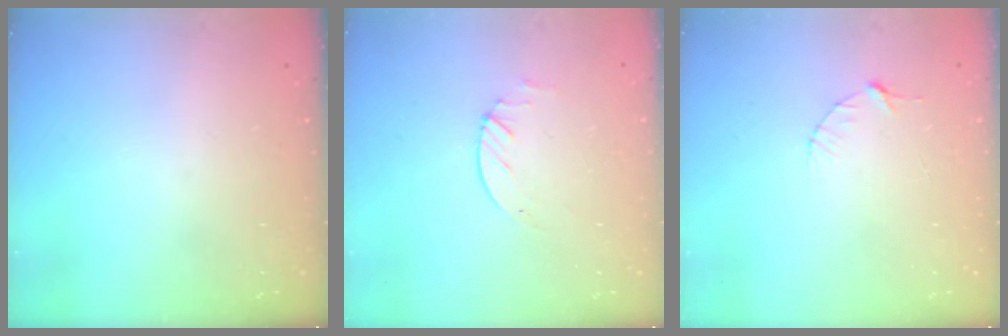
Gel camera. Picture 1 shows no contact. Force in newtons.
{"total": 2.0, "press": 2.0, "slide": 0.2}
{"total": 3.8, "press": 3.7, "slide": 0.4}